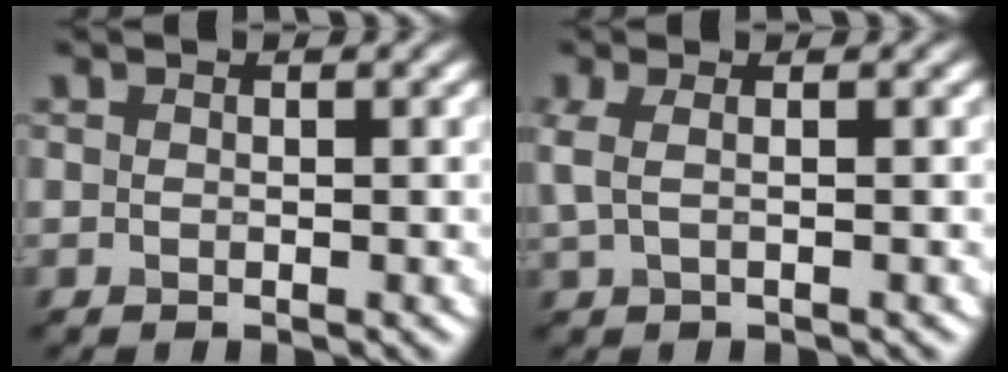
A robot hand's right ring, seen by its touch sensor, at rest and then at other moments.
{"total": 1.1, "force": [0.0, 0.1, 1.1], "torque": [-0.039, 0.013, 0.018]}